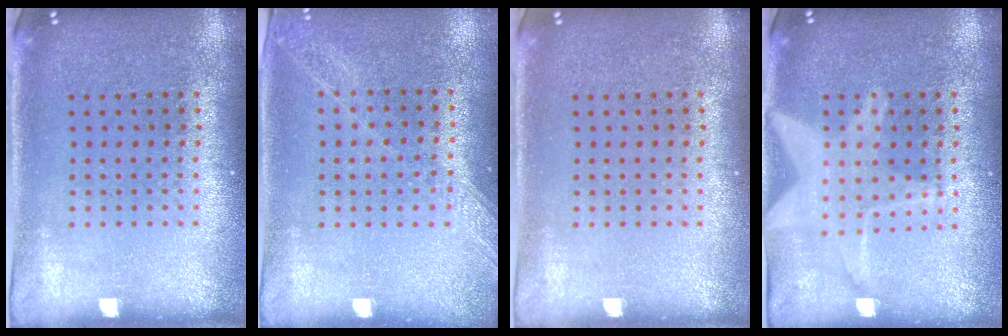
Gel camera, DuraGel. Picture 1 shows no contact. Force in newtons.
{"total": 1.2, "press": 1.2, "slide": 0.2}
{"total": 0.0}
{"total": 1.8, "press": 1.8, "slide": 0.1}